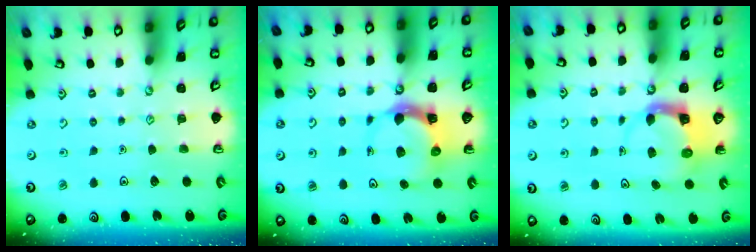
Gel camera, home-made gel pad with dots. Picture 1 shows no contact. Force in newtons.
{"total": 4.7, "press": 4.7, "slide": 0.7}
{"total": 4.0, "press": 4.0, "slide": 0.5}